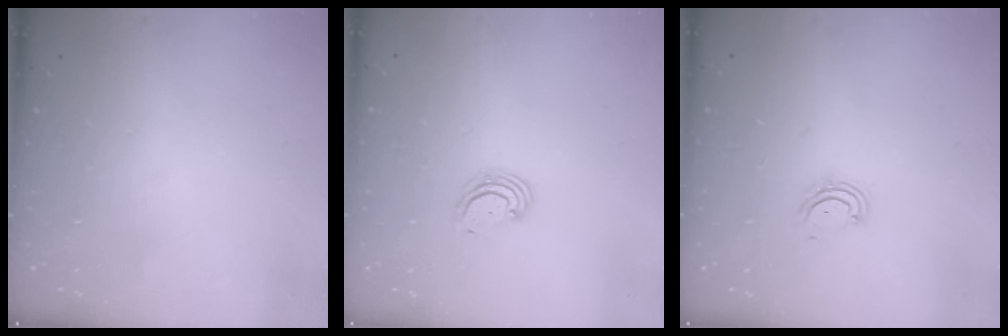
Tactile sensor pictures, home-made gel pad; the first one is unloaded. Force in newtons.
{"total": 3.1, "press": 3.1, "slide": 0.6}
{"total": 4.1, "press": 4.1, "slide": 0.3}